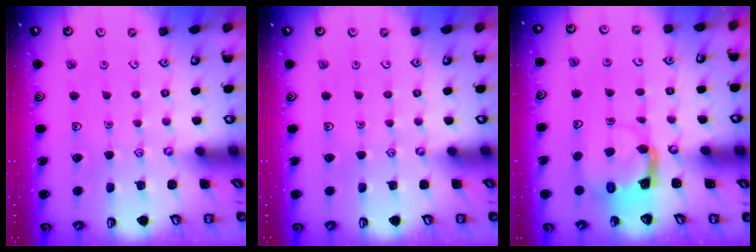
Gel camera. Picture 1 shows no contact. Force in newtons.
{"total": 0.0}
{"total": 4.0, "press": 3.9, "slide": 0.4}